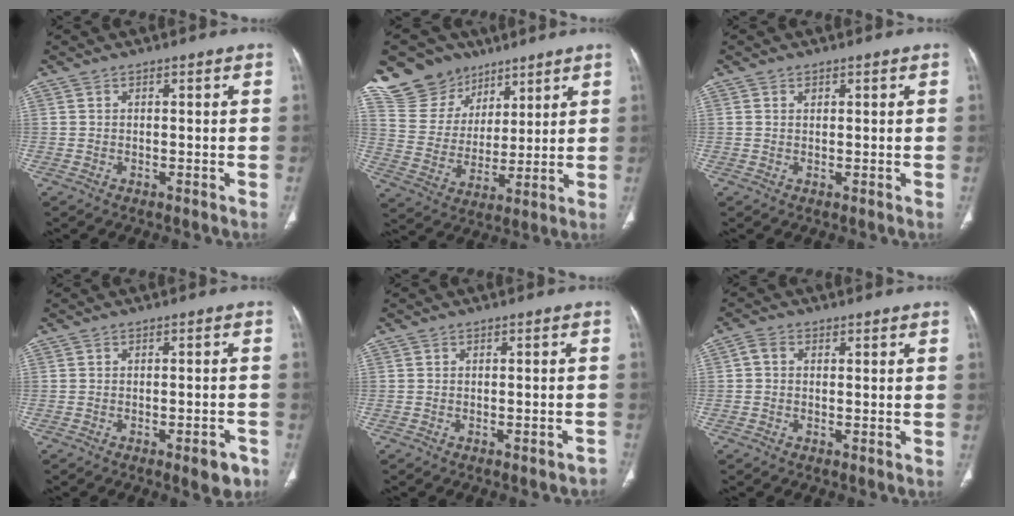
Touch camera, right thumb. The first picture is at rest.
{"total": 13.8, "force": [9.9, 9.3, 2.3], "torque": [-0.008, -0.043, 0.196]}
{"total": 0.8, "force": [0.5, 0.6, 0.4], "torque": [0.000, -0.002, 0.008]}
{"total": 4.6, "force": [-2.7, 1.6, 3.3], "torque": [-0.028, 0.015, -0.029]}
{"total": 3.1, "force": [-2.6, 0.9, 1.4], "torque": [-0.016, 0.015, -0.026]}
{"total": 2.1, "force": [0.2, 1.6, 1.3], "torque": [-0.021, 0.007, 0.000]}